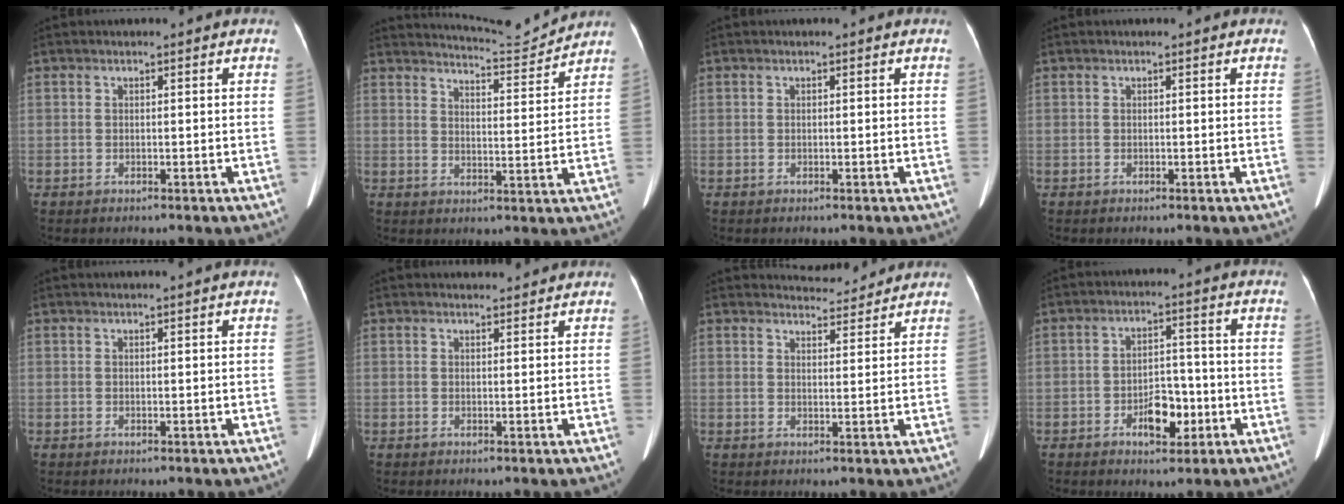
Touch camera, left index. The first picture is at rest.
{"total": 7.1, "force": [7.0, -1.3, -0.4], "torque": [-0.014, -0.018, 0.109]}
{"total": 0.0}
{"total": 0.0}
{"total": 0.6, "force": [0.4, -0.3, 0.4], "torque": [-0.013, -0.001, 0.014]}
{"total": 2.3, "force": [2.3, 0.4, 0.1], "torque": [-0.009, 0.010, 0.030]}
{"total": 4.2, "force": [4.1, 0.6, -0.4], "torque": [-0.005, 0.002, 0.057]}
{"total": 5.8, "force": [-2.5, 3.0, 4.2], "torque": [-0.069, 0.011, -0.037]}